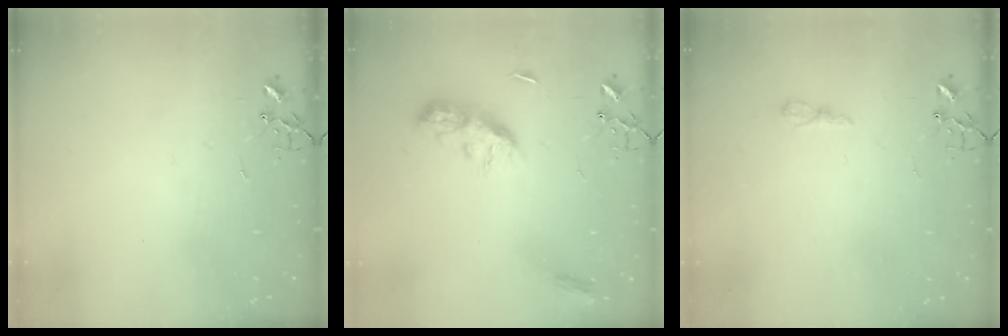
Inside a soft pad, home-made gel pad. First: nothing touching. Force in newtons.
{"total": 9.9, "press": 9.9, "slide": 0.2}
{"total": 5.7, "press": 5.7, "slide": 0.3}